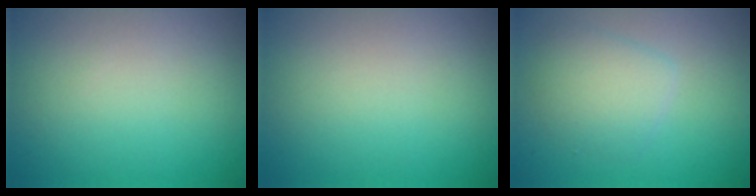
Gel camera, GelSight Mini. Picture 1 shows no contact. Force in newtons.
{"total": 0.0}
{"total": 2.8, "press": 2.8, "slide": 0.1}